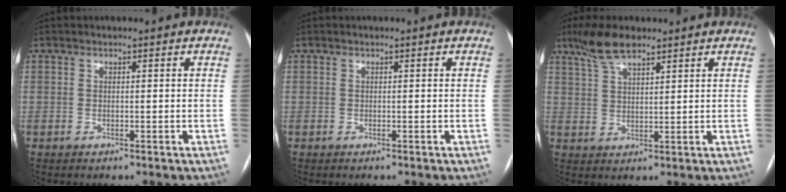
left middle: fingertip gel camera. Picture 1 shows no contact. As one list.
[{"total": 0.0}, {"total": 6.2, "force": [4.7, 1.5, 3.7], "torque": [-0.081, 0.014, 0.092]}]